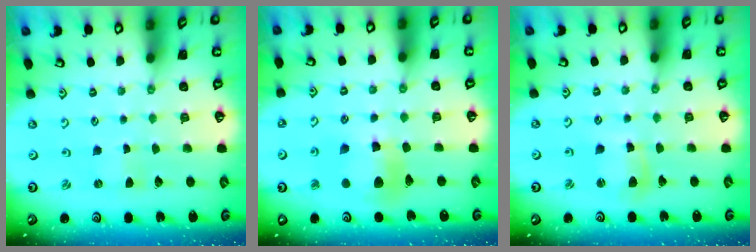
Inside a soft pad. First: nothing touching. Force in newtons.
{"total": 10.2, "press": 10.2, "slide": 1.3}
{"total": 6.7, "press": 6.6, "slide": 1.1}